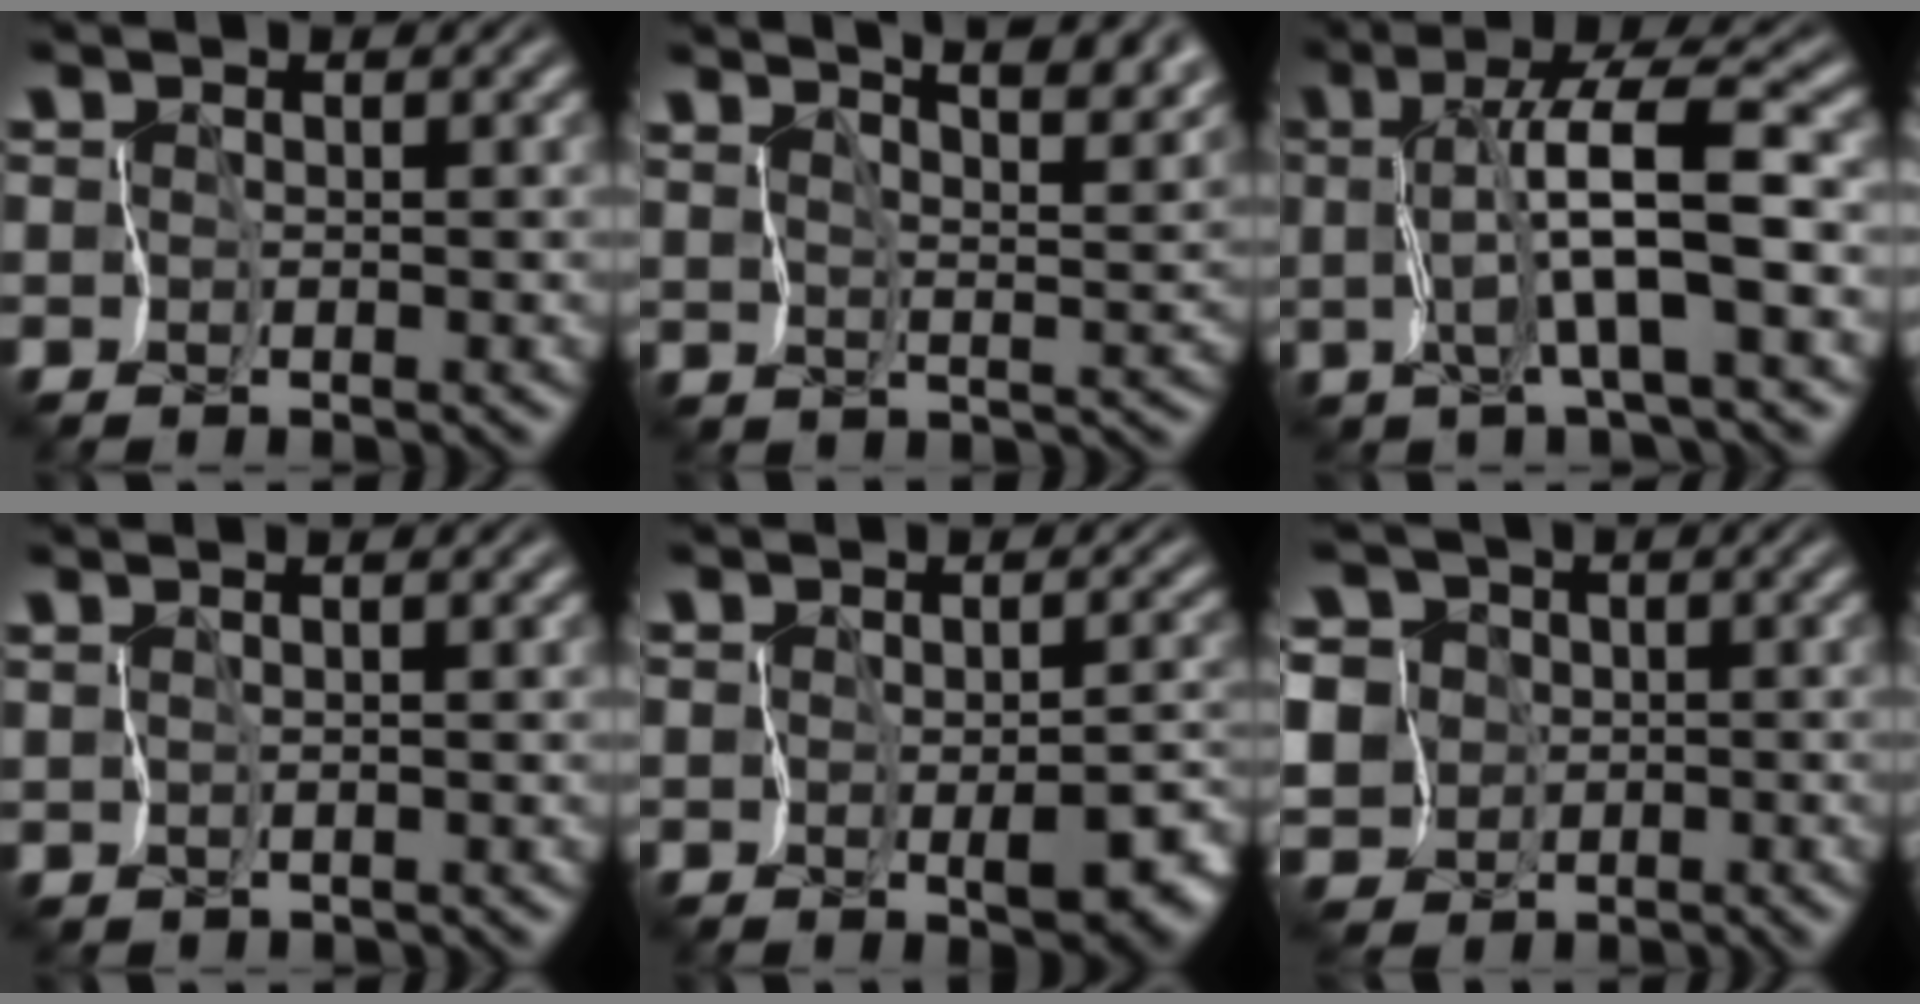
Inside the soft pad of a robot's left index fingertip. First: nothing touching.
{"total": 8.6, "force": [7.4, 1.6, 4.1], "torque": [-0.059, -0.001, 0.104]}
{"total": 4.8, "force": [-0.7, -0.5, 4.7], "torque": [-0.101, -0.001, 0.000]}
{"total": 1.4, "force": [0.8, -1.1, -0.3], "torque": [0.001, -0.014, 0.031]}
{"total": 4.6, "force": [-1.8, 2.0, 3.7], "torque": [-0.044, -0.022, -0.008]}
{"total": 9.6, "force": [1.8, 8.5, 4.1], "torque": [-0.118, 0.016, 0.014]}